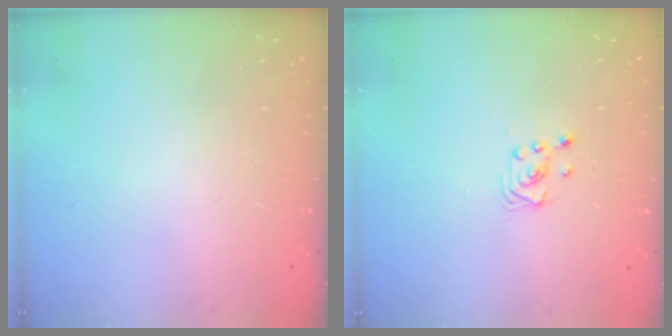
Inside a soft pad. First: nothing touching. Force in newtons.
{"total": 2.6, "press": 2.6, "slide": 0.3}